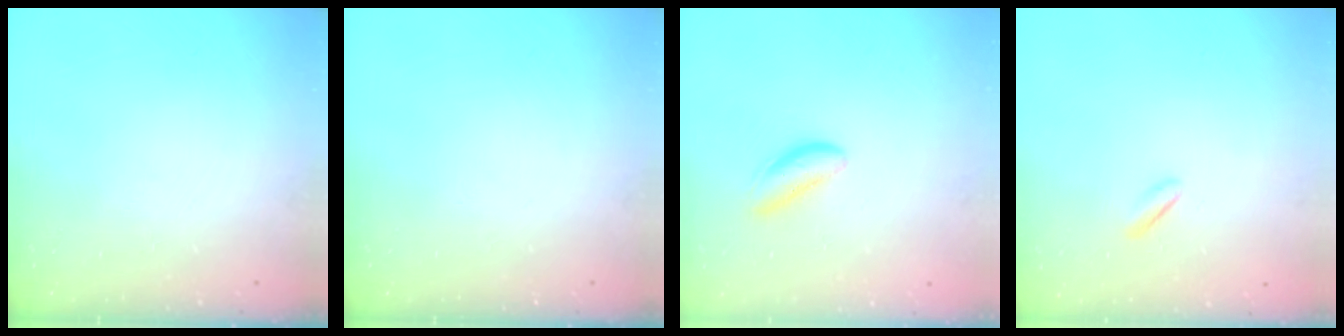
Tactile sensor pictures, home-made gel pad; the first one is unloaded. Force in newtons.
{"total": 0.0}
{"total": 3.0, "press": 3.0, "slide": 0.1}
{"total": 0.7, "press": 0.3, "slide": 0.6}